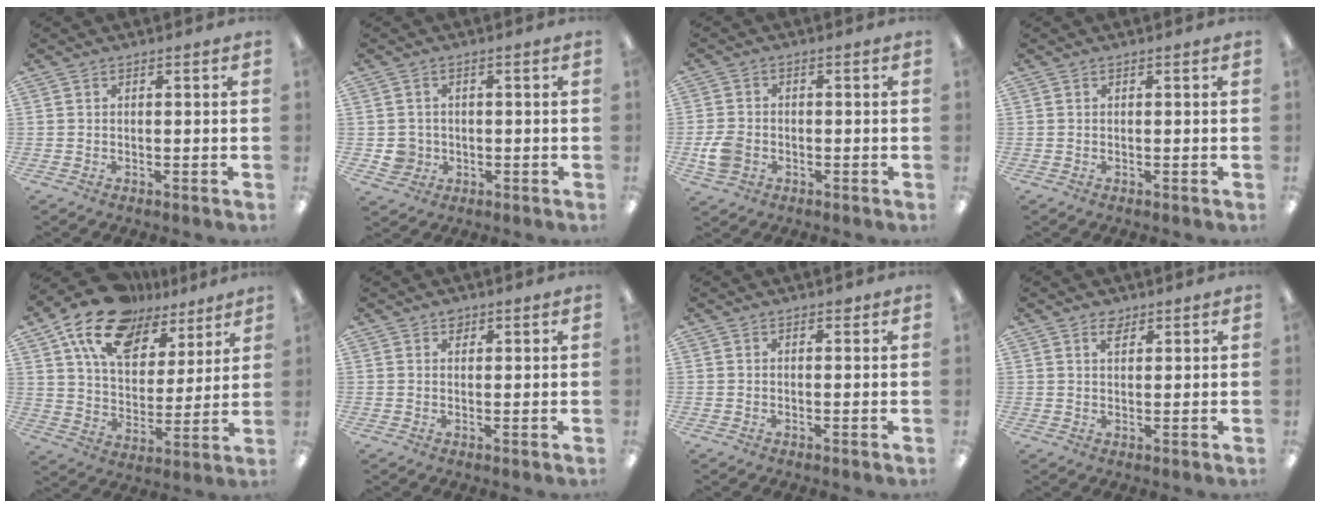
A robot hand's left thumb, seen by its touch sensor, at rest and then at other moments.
{"total": 3.8, "force": [-0.4, 3.7, 0.7], "torque": [-0.009, 0.006, -0.007]}
{"total": 5.4, "force": [-1.7, 4.1, 3.1], "torque": [-0.060, 0.002, -0.032]}
{"total": 0.0}
{"total": 17.2, "force": [11.7, 9.5, 8.2], "torque": [-0.155, -0.060, 0.213]}
{"total": 1.5, "force": [1.1, 0.9, 0.4], "torque": [-0.001, -0.004, 0.019]}
{"total": 0.6, "force": [0.5, 0.4, 0.2], "torque": [0.003, -0.002, 0.007]}
{"total": 2.5, "force": [2.0, 1.2, 1.1], "torque": [-0.016, -0.004, 0.035]}